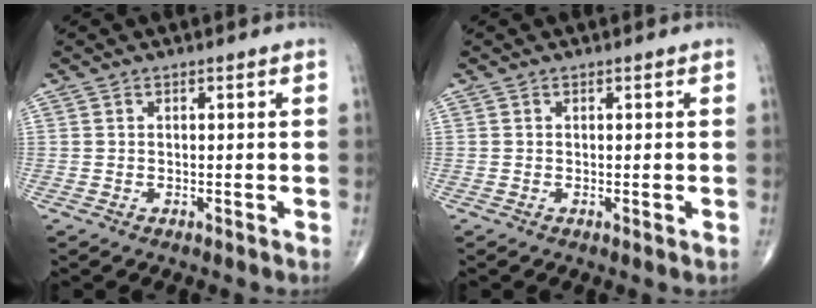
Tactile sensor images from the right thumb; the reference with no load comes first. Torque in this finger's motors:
{"motor_torque": [-0.19, -0.16, 0.05, 0.08, -0.01]}